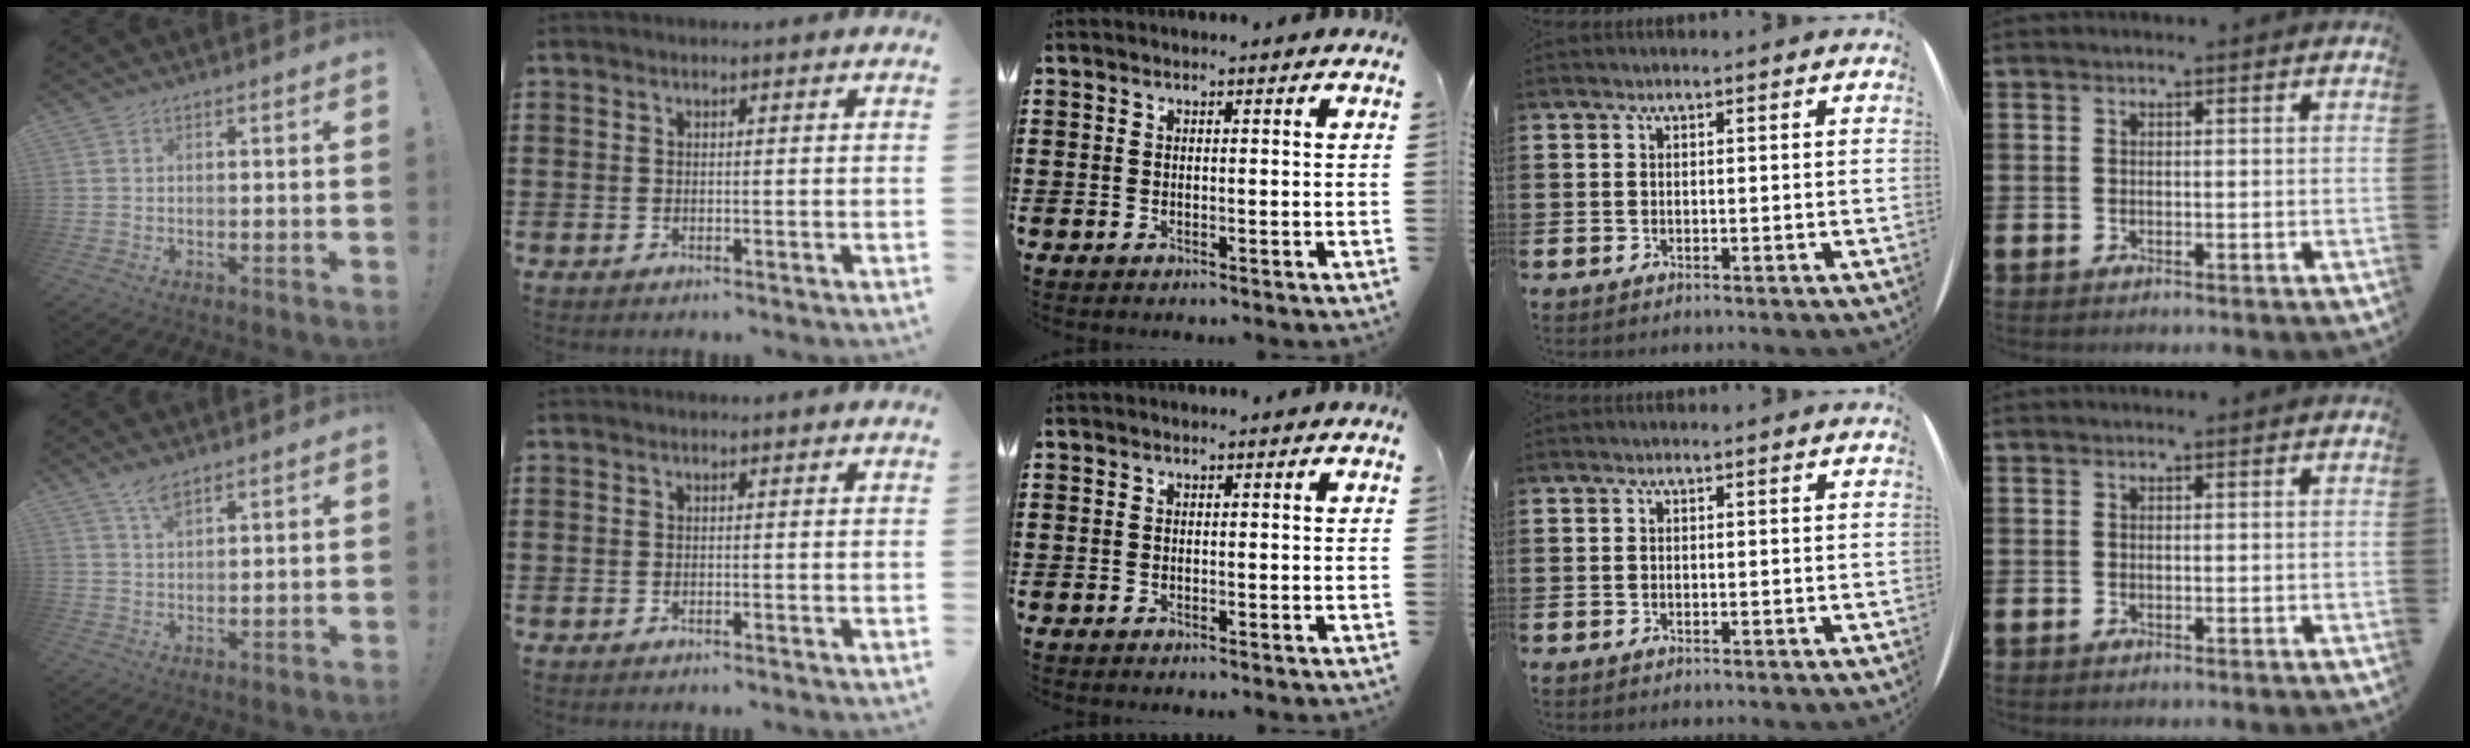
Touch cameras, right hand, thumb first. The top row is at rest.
{"thumb": {"total": 4.3, "force": [3.2, 1.4, 2.5], "torque": [-0.040, -0.018, 0.055]}}